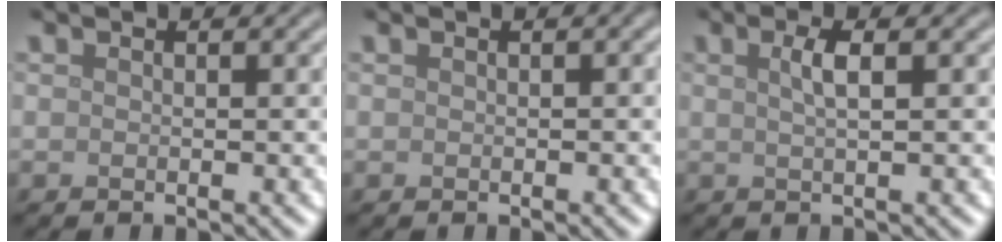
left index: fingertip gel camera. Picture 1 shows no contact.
{"total": 0.5, "force": [0.1, 0.1, 0.5], "torque": [-0.006, 0.006, 0.004]}
{"total": 2.2, "force": [0.7, 0.6, 2.0], "torque": [-0.031, 0.005, 0.007]}